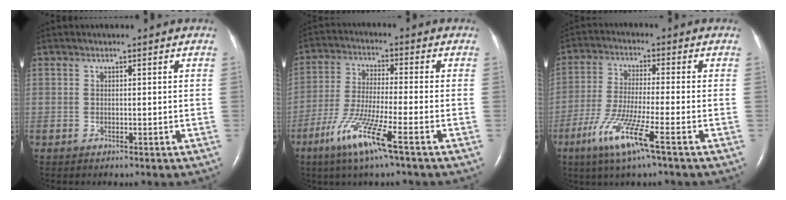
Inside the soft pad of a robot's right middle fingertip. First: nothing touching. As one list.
[{"total": 9.9, "force": [-5.4, -0.3, 8.3], "torque": [-0.167, -0.025, -0.107]}, {"total": 9.5, "force": [-5.0, -0.2, 8.1], "torque": [-0.164, -0.025, -0.098]}]